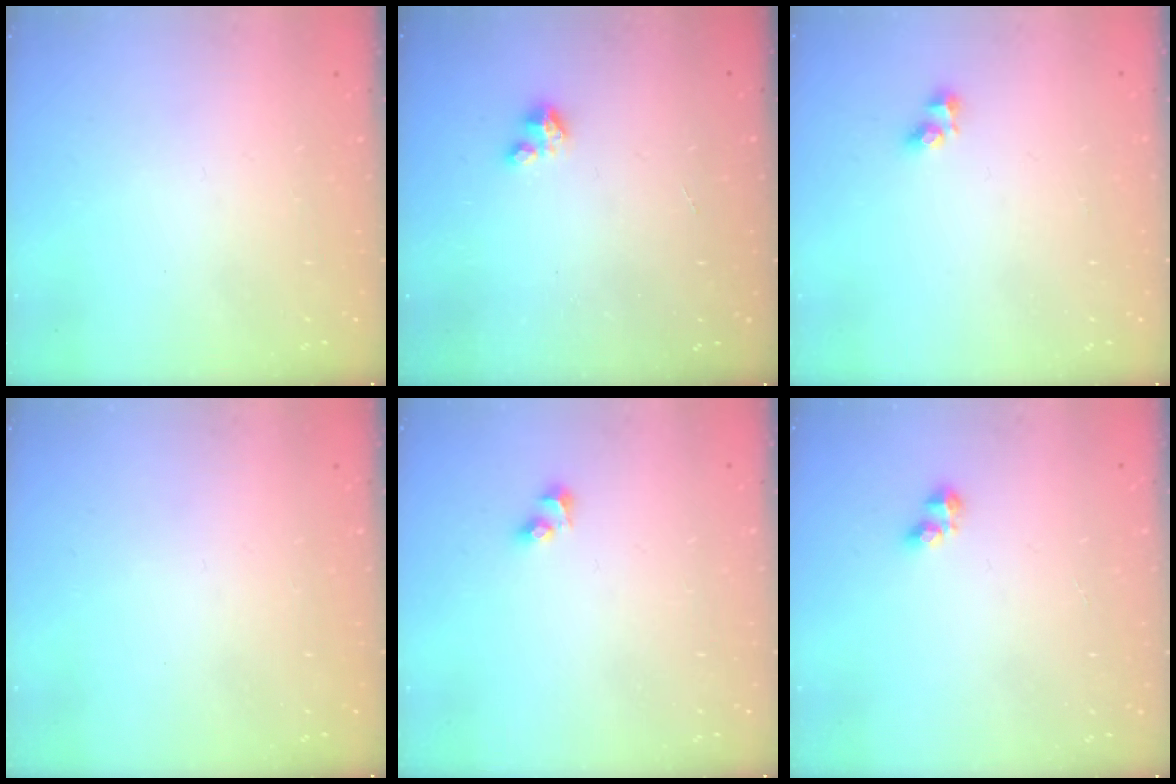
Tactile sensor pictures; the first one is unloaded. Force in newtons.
{"total": 2.3, "press": 2.3, "slide": 0.2}
{"total": 2.4, "press": 2.4, "slide": 0.2}
{"total": 0.0}
{"total": 2.8, "press": 2.5, "slide": 1.2}
{"total": 2.5, "press": 2.5, "slide": 0.5}